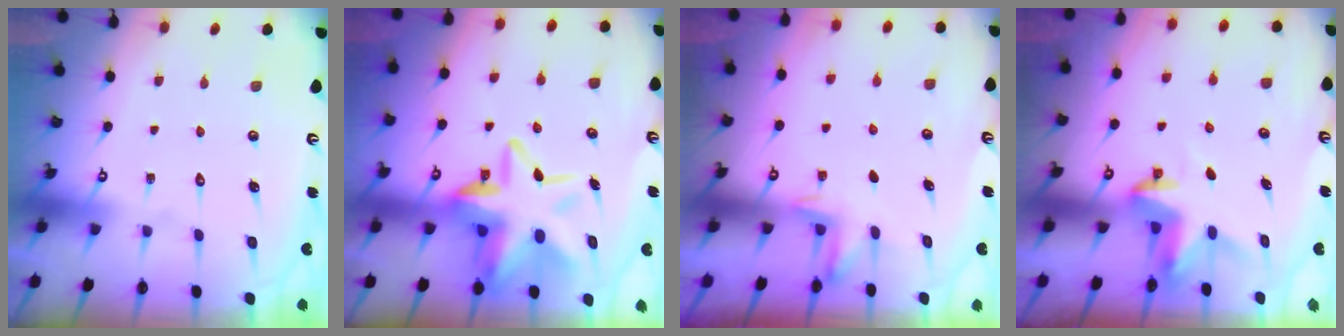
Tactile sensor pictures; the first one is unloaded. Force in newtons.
{"total": 15.4, "press": 15.1, "slide": 2.8}
{"total": 2.2, "press": 2.1, "slide": 0.4}
{"total": 3.7, "press": 3.7, "slide": 0.3}